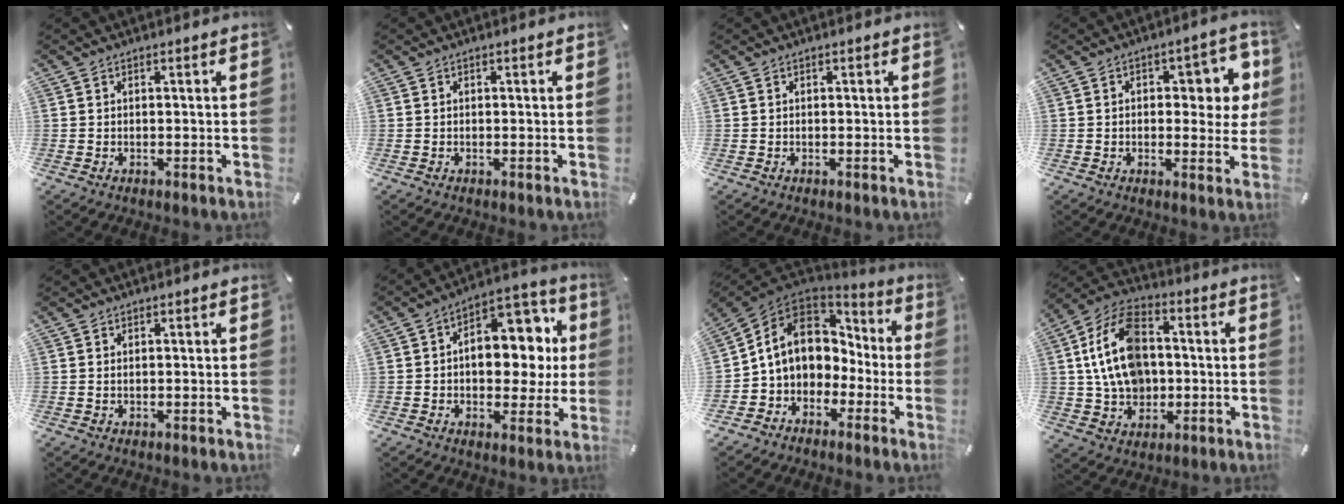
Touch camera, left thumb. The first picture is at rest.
{"total": 0.0}
{"total": 0.0}
{"total": 9.6, "force": [1.6, 5.1, 8.0], "torque": [-0.094, -0.005, 0.019]}
{"total": 0.5, "force": [0.2, 0.1, 0.5], "torque": [-0.010, -0.002, 0.004]}
{"total": 14.5, "force": [2.0, 9.7, 10.6], "torque": [-0.128, -0.014, 0.037]}
{"total": 10.6, "force": [0.5, 9.5, 4.7], "torque": [-0.102, 0.009, 0.017]}
{"total": 15.6, "force": [0.8, 11.7, 10.4], "torque": [-0.232, 0.019, 0.017]}